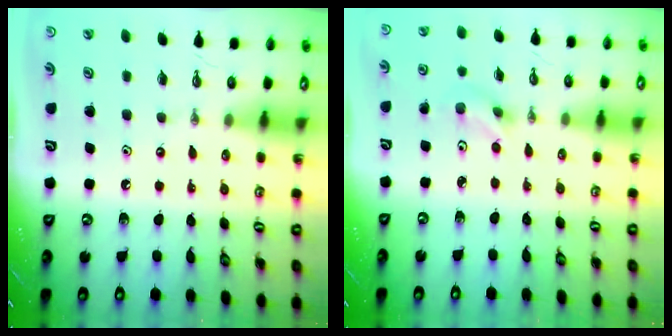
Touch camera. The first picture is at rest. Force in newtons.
{"total": 2.9, "press": 2.7, "slide": 1.2}